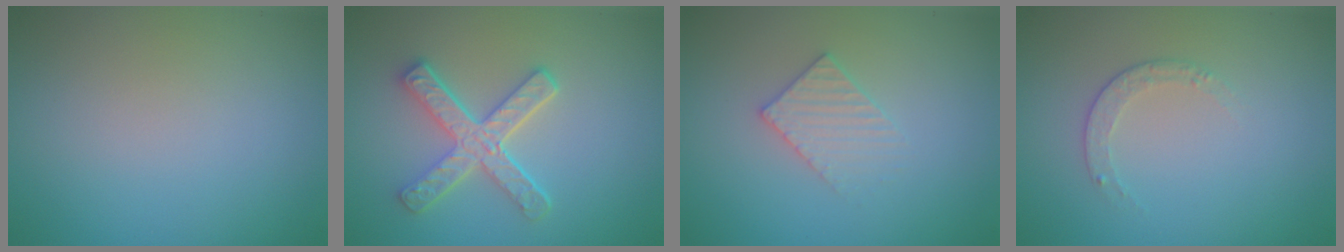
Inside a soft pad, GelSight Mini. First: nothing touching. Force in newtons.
{"total": 4.2, "press": 3.4, "slide": 2.4}
{"total": 2.1, "press": 2.0, "slide": 0.3}
{"total": 1.2, "press": 0.9, "slide": 0.9}